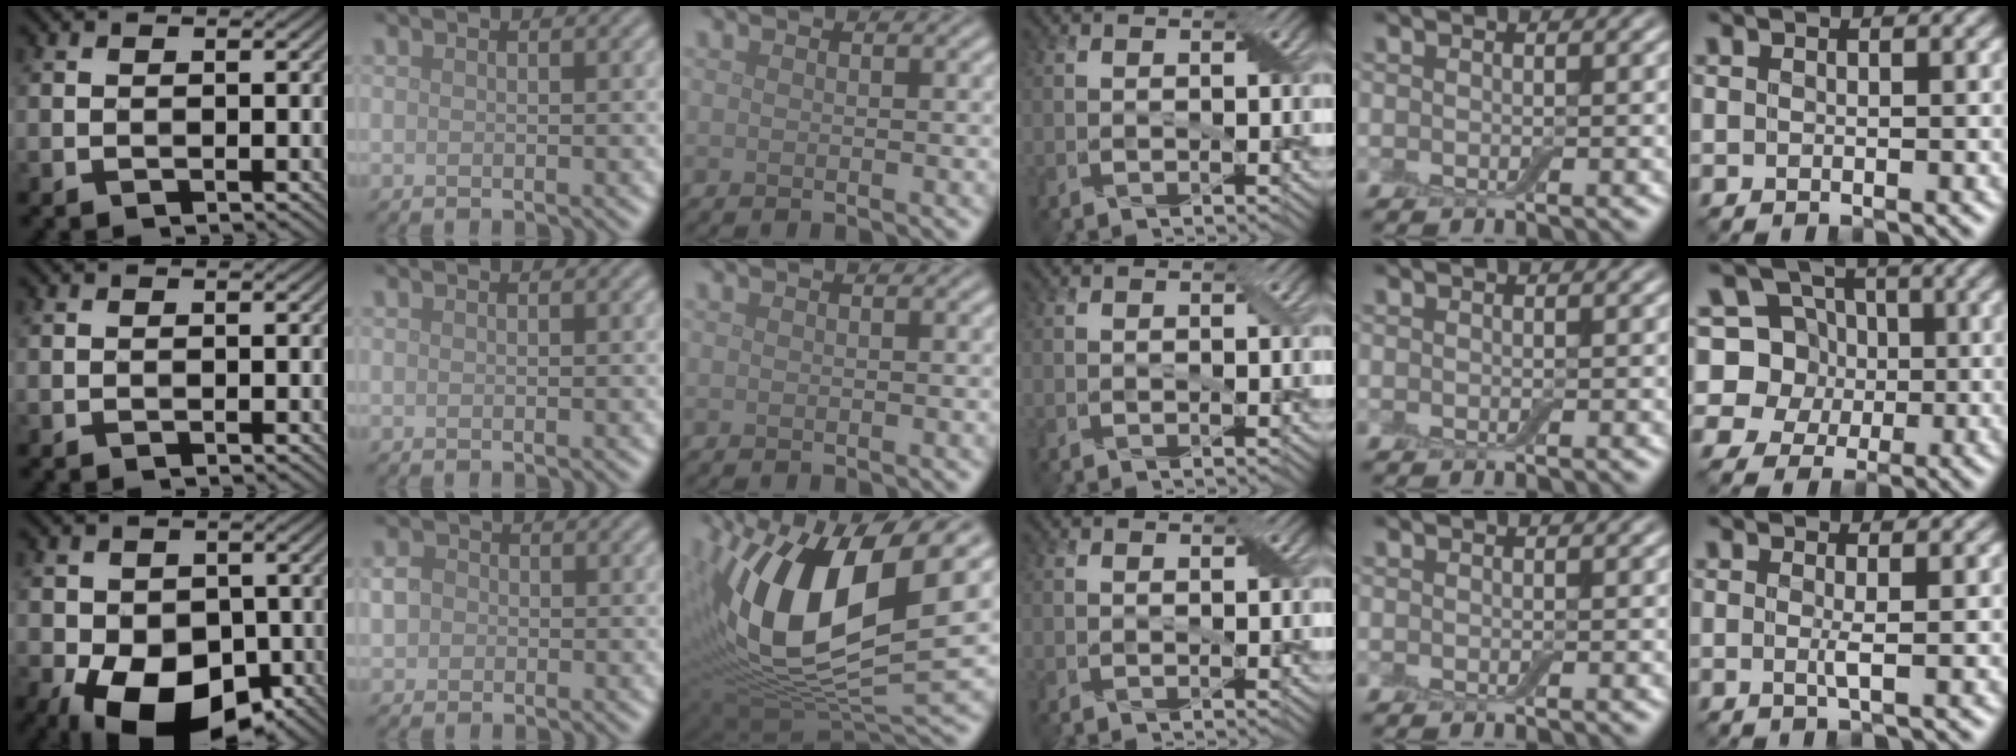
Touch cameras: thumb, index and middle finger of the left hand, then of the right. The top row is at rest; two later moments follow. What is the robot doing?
{"motion": "extract", "object": "airpods case & airpods"}